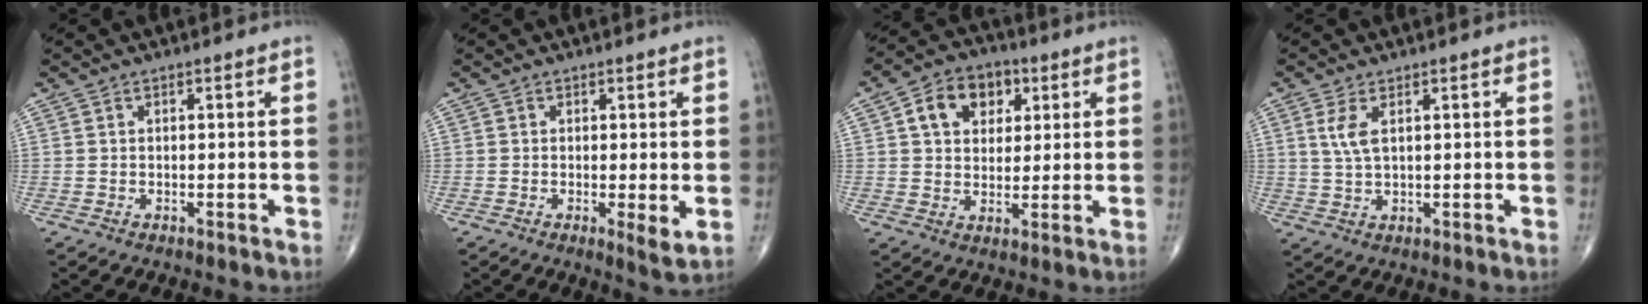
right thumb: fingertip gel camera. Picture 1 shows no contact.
{"total": 3.0, "force": [-0.2, 0.7, 2.9], "torque": [-0.049, -0.013, -0.008]}
{"total": 10.2, "force": [3.5, 7.5, 6.0], "torque": [-0.065, 0.000, 0.052]}
{"total": 4.0, "force": [1.4, 1.6, 3.4], "torque": [-0.078, -0.001, 0.035]}